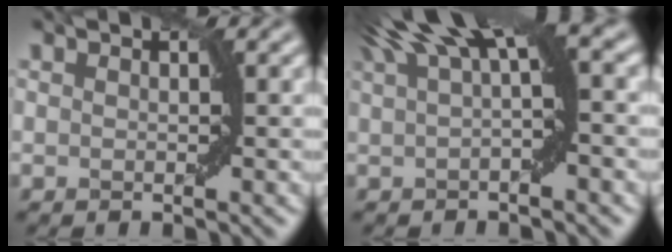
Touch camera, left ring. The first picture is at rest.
{"total": 6.7, "force": [2.7, 1.6, 5.9], "torque": [-0.088, 0.019, 0.042]}